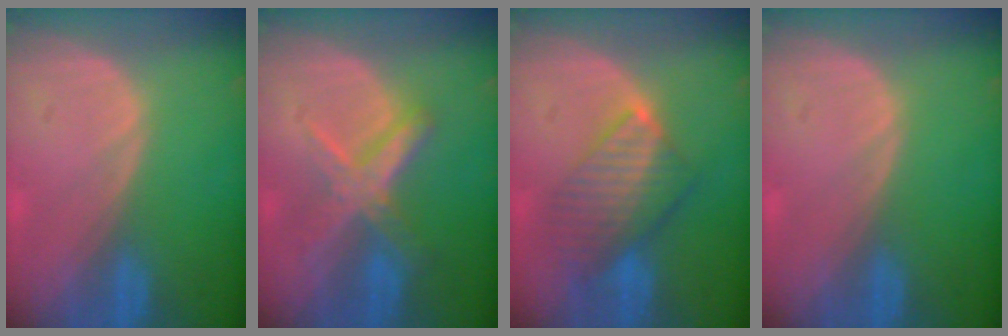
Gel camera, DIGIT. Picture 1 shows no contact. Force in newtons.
{"total": 7.0, "press": 6.1, "slide": 3.4}
{"total": 7.5, "press": 7.1, "slide": 2.3}
{"total": 0.0}